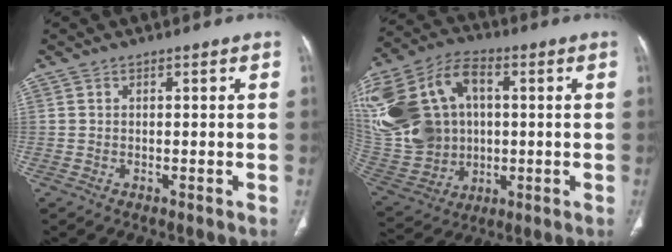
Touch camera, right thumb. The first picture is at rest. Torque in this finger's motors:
{"motor_torque": [2.12, 2.44, 1.39, 1.06, 0.54]}